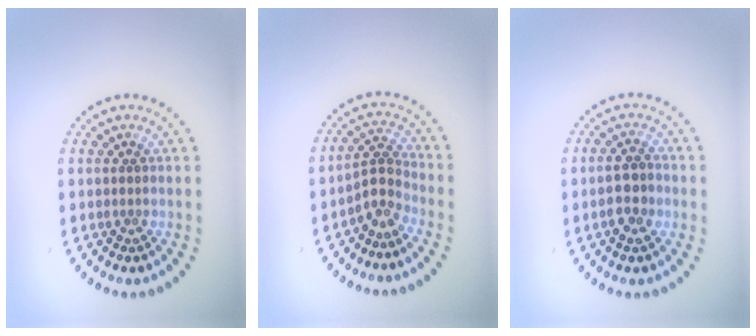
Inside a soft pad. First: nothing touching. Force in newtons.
{"total": 2.4, "press": 1.7, "slide": 1.8}
{"total": 2.8, "press": 2.8, "slide": 0.4}